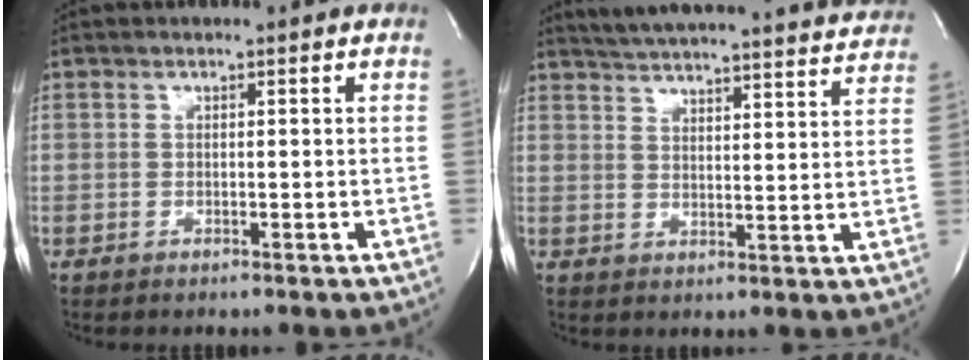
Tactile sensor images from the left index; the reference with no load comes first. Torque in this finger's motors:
{"motor_torque": [0.36, -0.47, 0.22, 0.06]}